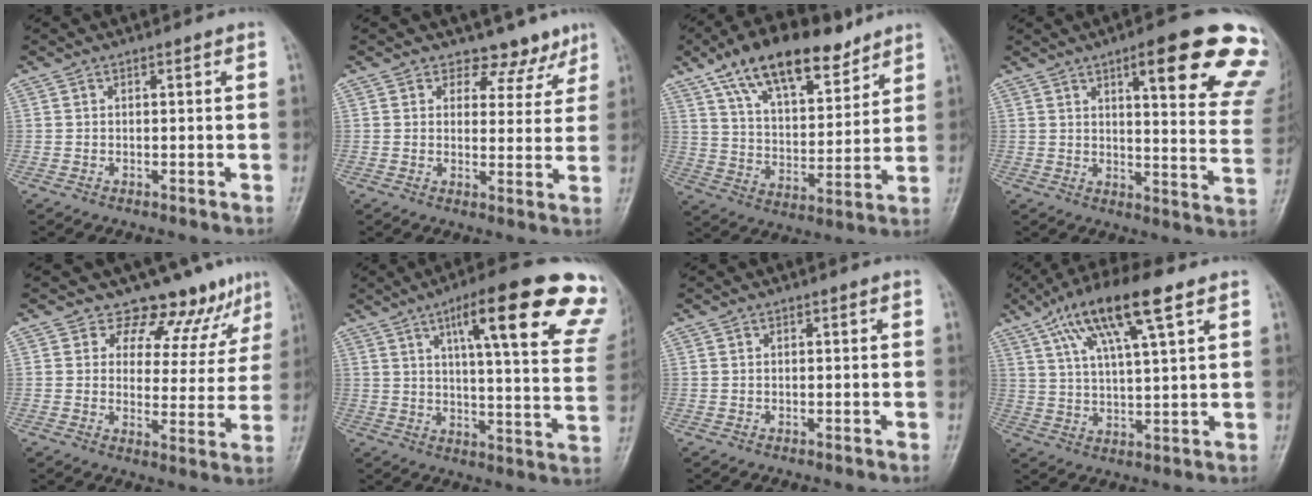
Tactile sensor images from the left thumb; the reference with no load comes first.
{"total": 6.3, "force": [5.0, 3.9, 0.4], "torque": [0.030, -0.034, 0.052]}
{"total": 17.9, "force": [11.7, 7.9, 10.9], "torque": [-0.147, -0.043, 0.206]}
{"total": 21.3, "force": [12.3, 4.6, 16.8], "torque": [-0.185, -0.042, 0.144]}
{"total": 9.7, "force": [8.2, 4.7, 2.1], "torque": [0.012, -0.058, 0.100]}
{"total": 24.9, "force": [14.5, 5.3, 19.5], "torque": [-0.237, -0.034, 0.178]}
{"total": 0.0}
{"total": 14.5, "force": [7.4, 3.2, 12.0], "torque": [-0.218, -0.004, 0.134]}